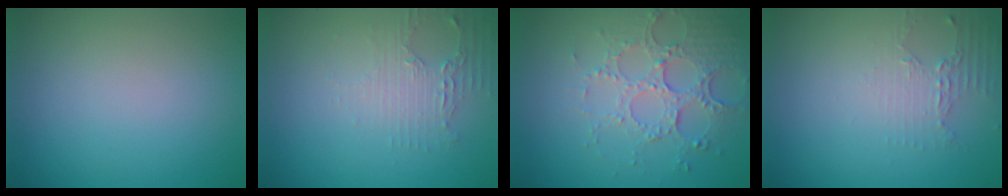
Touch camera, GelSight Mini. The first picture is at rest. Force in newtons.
{"total": 2.1, "press": 2.0, "slide": 0.4}
{"total": 5.1, "press": 3.7, "slide": 3.5}
{"total": 2.1, "press": 1.5, "slide": 1.4}